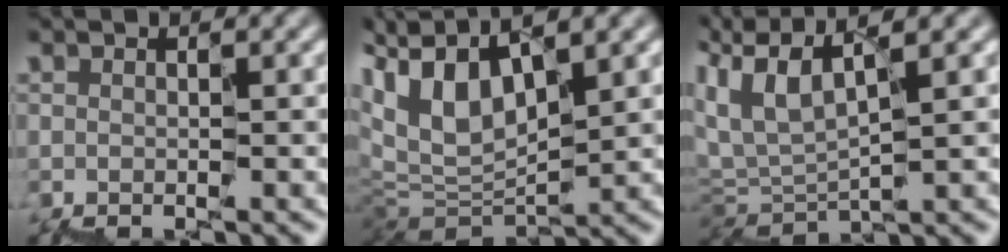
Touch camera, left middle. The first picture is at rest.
{"total": 7.1, "force": [3.1, 3.8, 5.1], "torque": [-0.115, 0.026, 0.053]}
{"total": 4.9, "force": [3.5, 1.8, 3.0], "torque": [-0.086, 0.025, 0.066]}